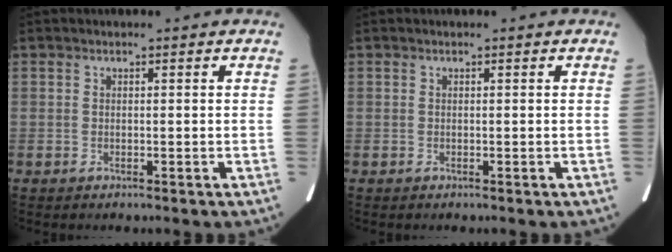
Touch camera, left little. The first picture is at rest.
{"total": 0.0}